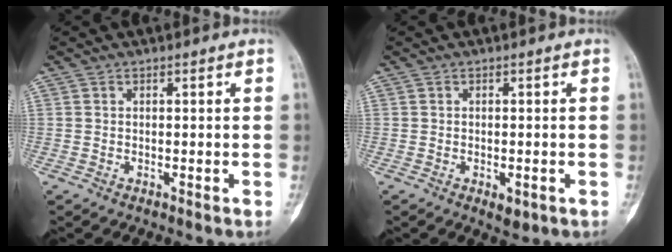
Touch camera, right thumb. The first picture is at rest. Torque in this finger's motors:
{"motor_torque": [0.77, 0.18, 0.48, -0.17, 0.07]}